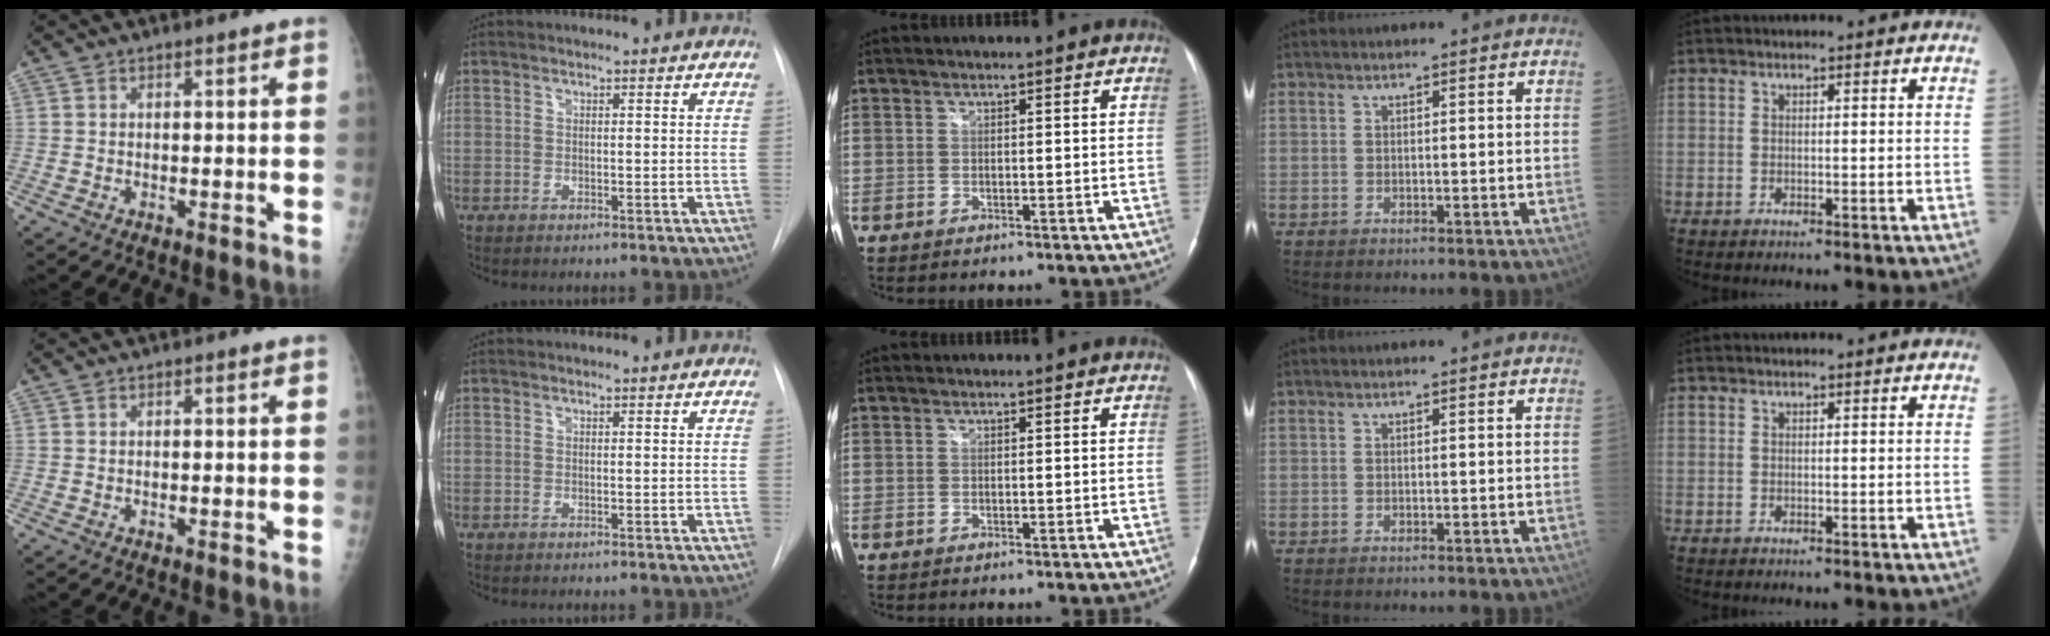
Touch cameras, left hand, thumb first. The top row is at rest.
{}